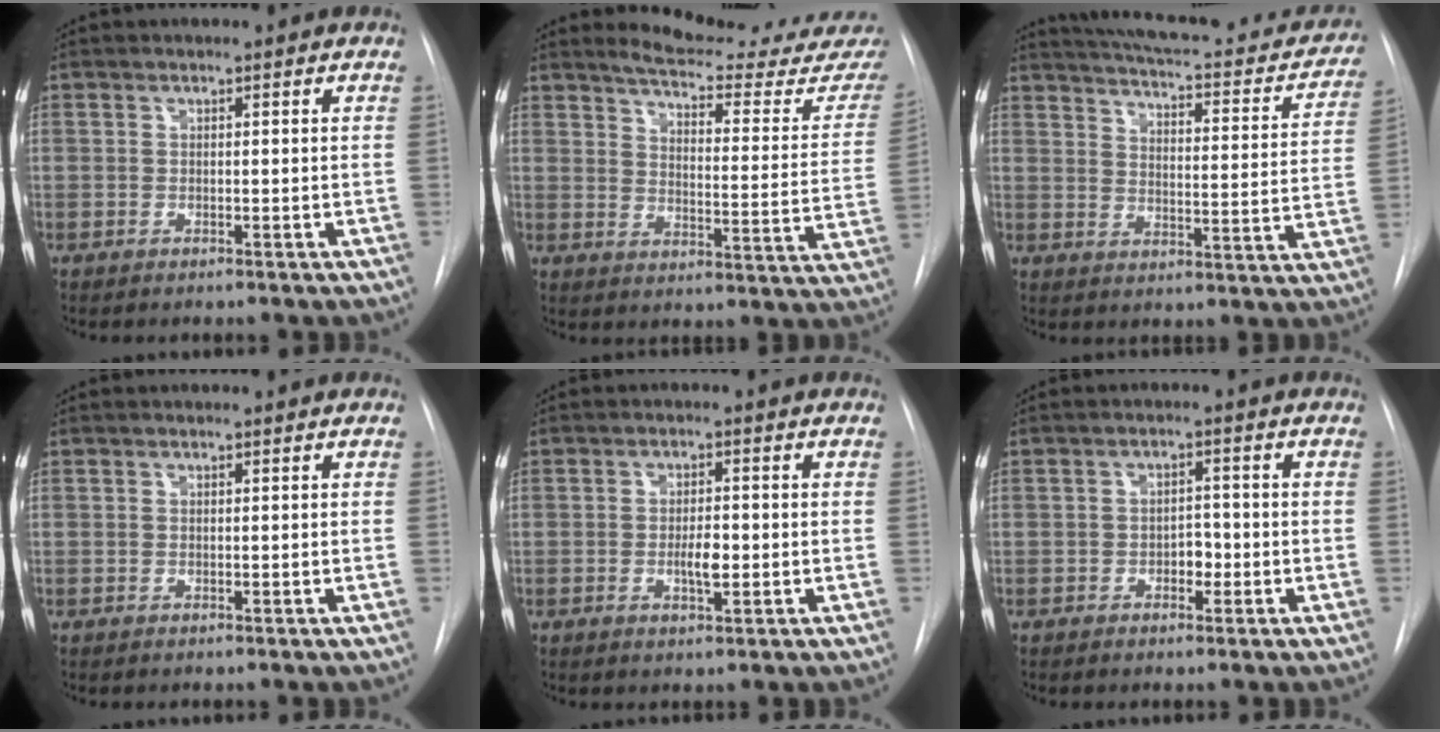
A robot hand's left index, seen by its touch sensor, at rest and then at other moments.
{"total": 17.8, "force": [17.0, 1.4, 4.9], "torque": [-0.059, -0.093, 0.199]}
{"total": 22.6, "force": [19.6, 5.4, 9.8], "torque": [-0.137, -0.017, 0.237]}
{"total": 0.0}
{"total": 3.3, "force": [-0.6, 1.0, 3.1], "torque": [-0.054, 0.000, -0.008]}
{"total": 2.5, "force": [-0.9, 1.5, 1.8], "torque": [-0.021, 0.007, -0.013]}